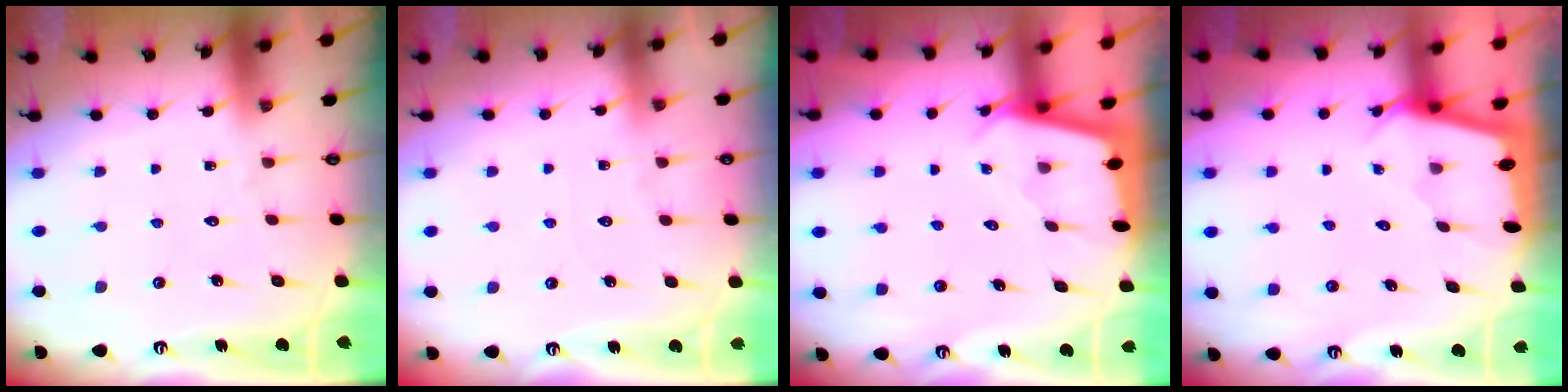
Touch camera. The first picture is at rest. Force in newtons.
{"total": 2.4, "press": 2.4, "slide": 0.3}
{"total": 1.9, "press": 1.9, "slide": 0.1}
{"total": 1.6, "press": 1.5, "slide": 0.2}